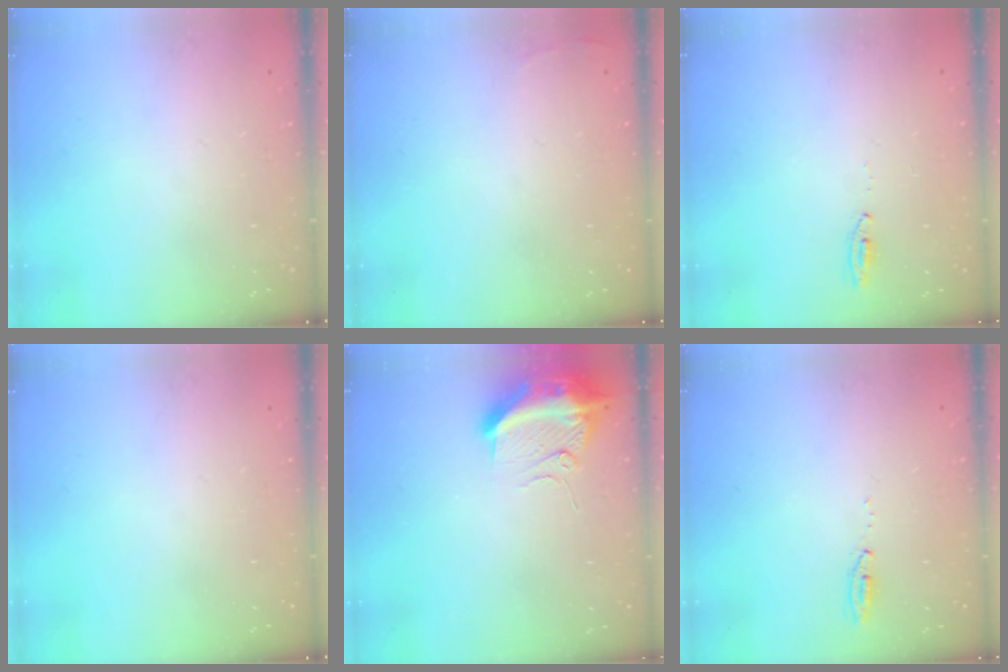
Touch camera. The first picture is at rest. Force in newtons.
{"total": 2.5, "press": 2.4, "slide": 0.9}
{"total": 3.0, "press": 2.8, "slide": 1.2}
{"total": 0.0}
{"total": 12.1, "press": 12.1, "slide": 1.3}
{"total": 11.2, "press": 5.8, "slide": 9.6}